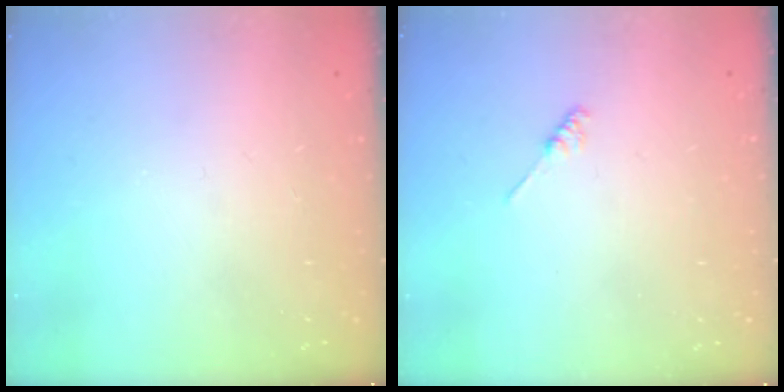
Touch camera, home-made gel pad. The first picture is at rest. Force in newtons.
{"total": 1.2, "press": 1.1, "slide": 0.3}